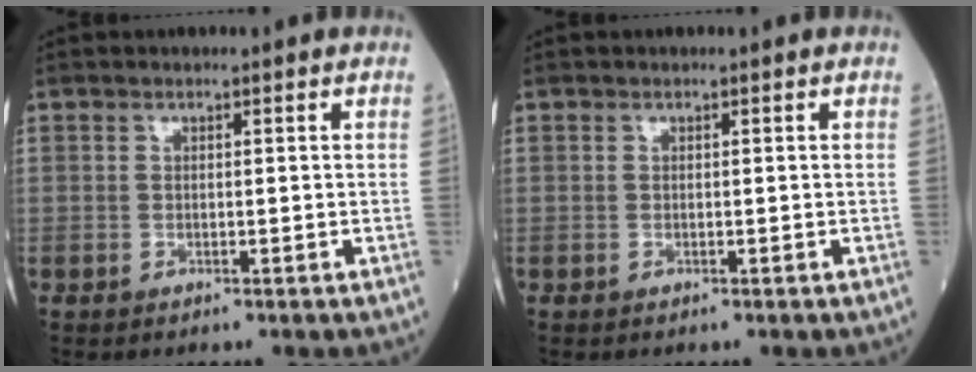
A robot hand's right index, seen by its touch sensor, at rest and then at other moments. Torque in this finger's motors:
{"motor_torque": [0.11, 0.11, 0.00, -0.01]}